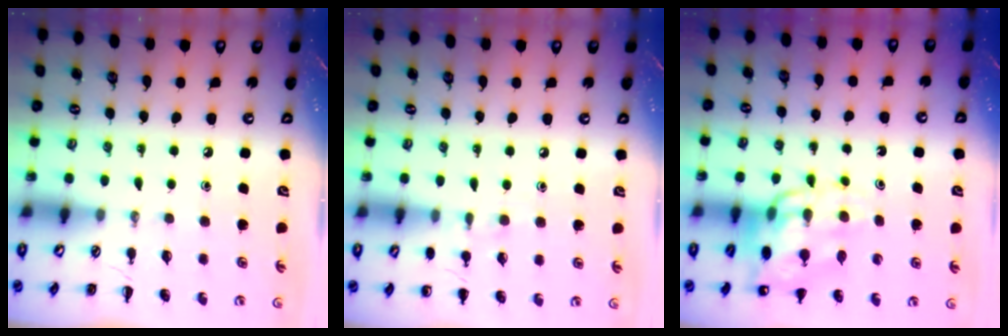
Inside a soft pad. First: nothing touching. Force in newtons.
{"total": 6.7, "press": 6.4, "slide": 2.0}
{"total": 13.4, "press": 13.0, "slide": 3.2}